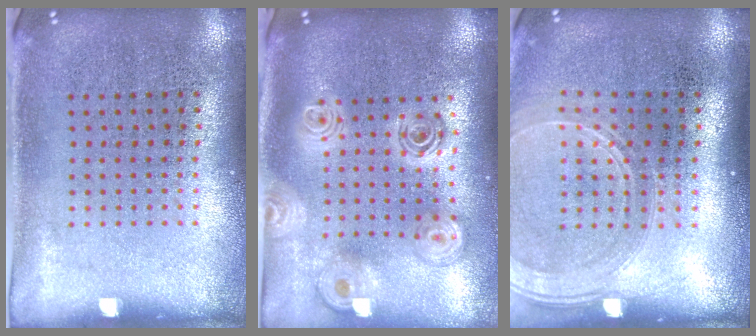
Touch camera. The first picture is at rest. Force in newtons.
{"total": 2.3, "press": 1.8, "slide": 1.4}
{"total": 1.7, "press": 1.6, "slide": 0.6}